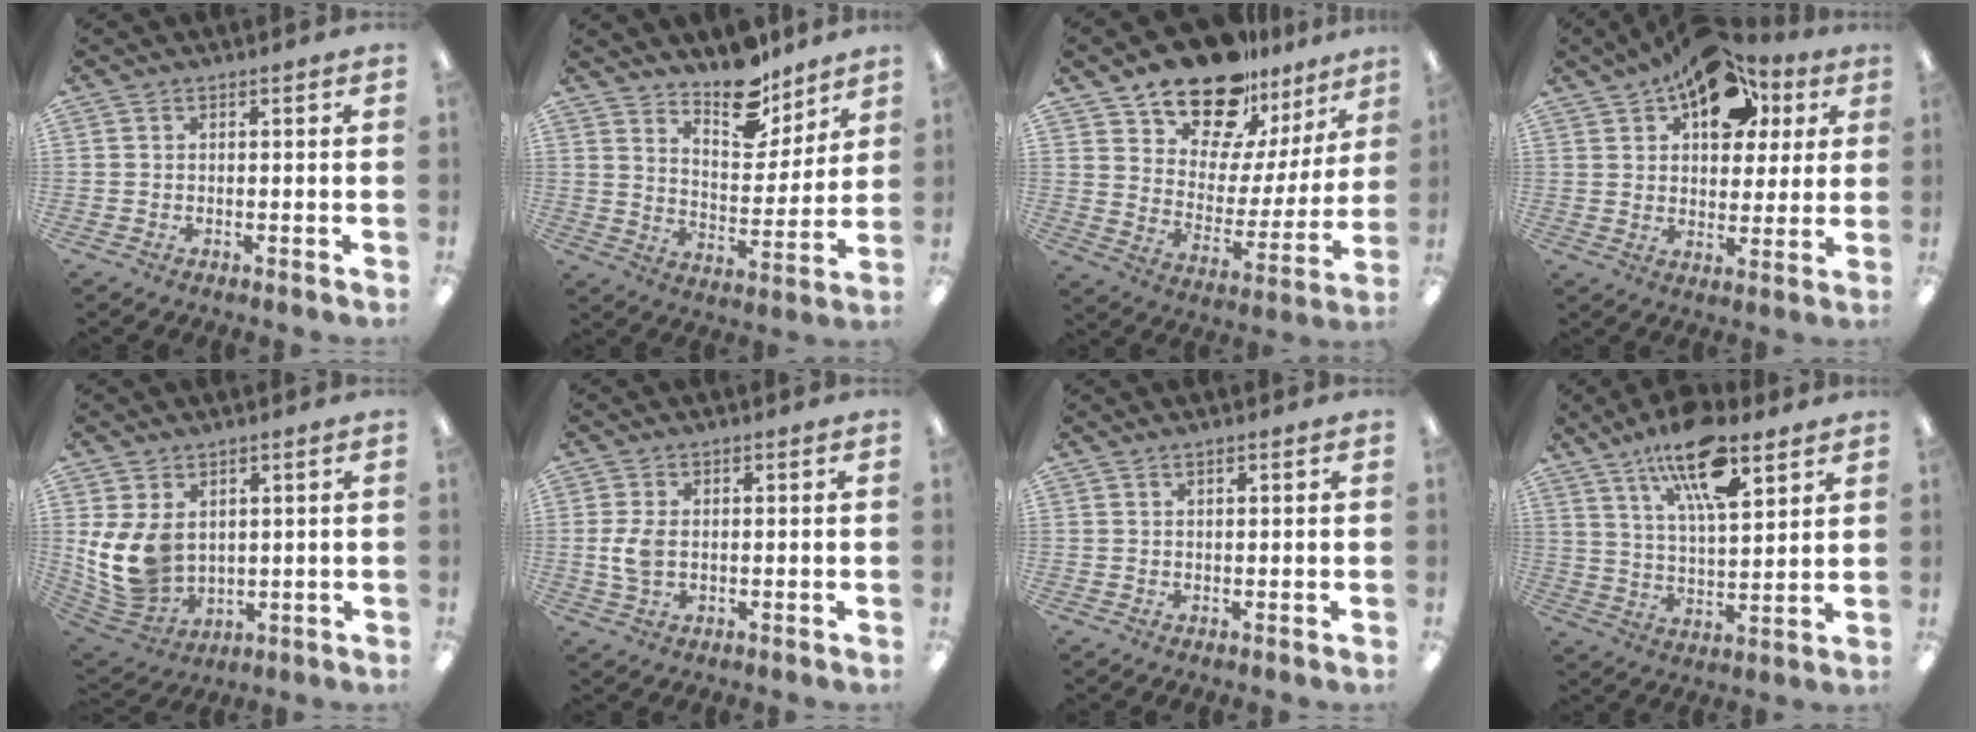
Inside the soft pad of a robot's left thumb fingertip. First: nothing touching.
{"total": 13.3, "force": [11.1, 5.5, 4.9], "torque": [-0.054, -0.086, 0.200]}
{"total": 18.4, "force": [15.2, 8.6, 5.9], "torque": [-0.113, -0.117, 0.274]}
{"total": 15.8, "force": [9.3, 9.4, 8.6], "torque": [-0.126, -0.038, 0.165]}
{"total": 12.0, "force": [2.4, 8.9, 7.7], "torque": [-0.182, -0.016, 0.051]}
{"total": 5.1, "force": [0.1, 3.1, 4.0], "torque": [-0.096, -0.001, -0.003]}
{"total": 0.7, "force": [0.5, 0.2, 0.4], "torque": [-0.008, 0.001, 0.009]}
{"total": 15.9, "force": [10.4, 5.7, 10.5], "torque": [-0.174, -0.046, 0.175]}